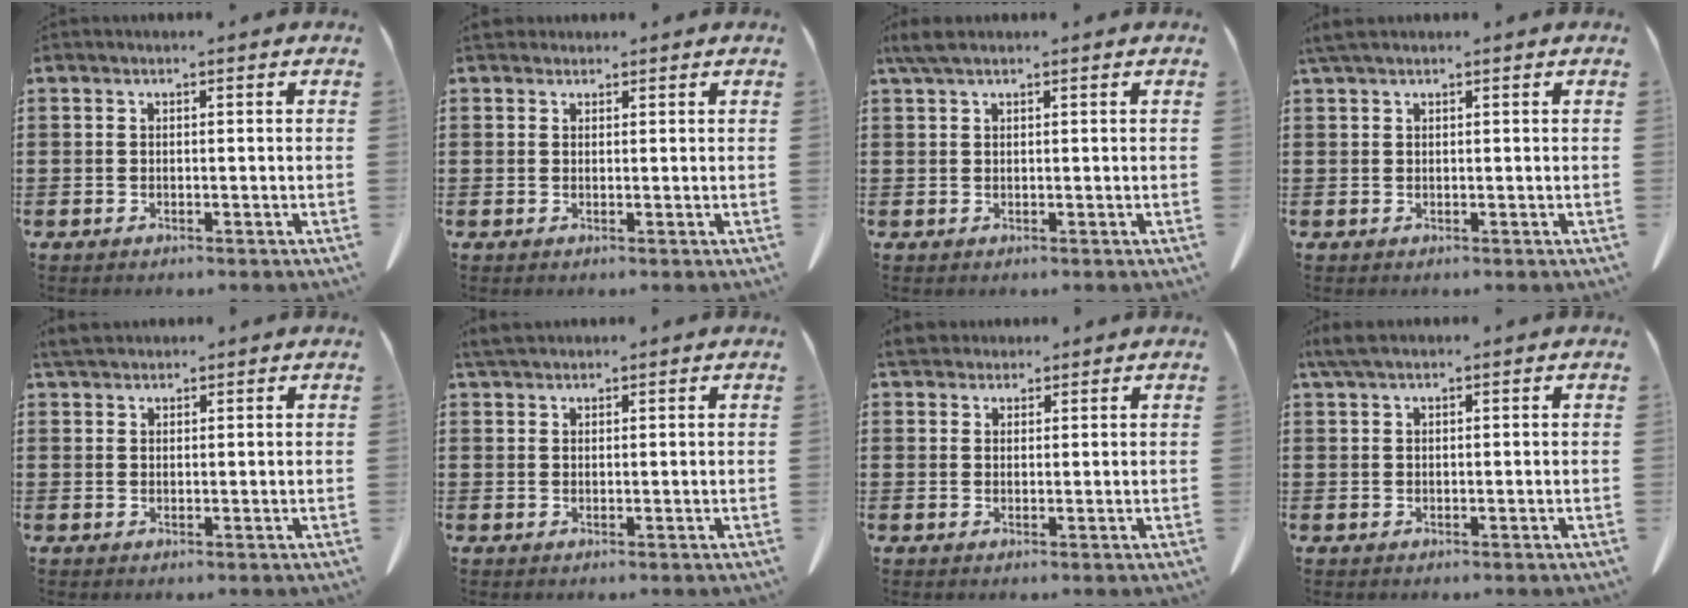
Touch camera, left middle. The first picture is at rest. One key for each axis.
{"total": 1.2, "fx": 1.0, "fy": 0.6, "fz": 0.2, "tx": -0.007, "ty": 0.004, "tz": 0.020}
{"total": 2.4, "fx": 1.4, "fy": 0.6, "fz": 1.8, "tx": -0.038, "ty": 0.003, "tz": 0.026}
{"total": 1.4, "fx": 1.0, "fy": 0.3, "fz": 0.9, "tx": -0.022, "ty": 0.003, "tz": 0.018}
{"total": 2.7, "fx": 2.4, "fy": 0.9, "fz": 1.0, "tx": -0.026, "ty": 0.003, "tz": 0.046}
{"total": 2.5, "fx": 2.2, "fy": 0.8, "fz": 1.0, "tx": -0.027, "ty": 0.004, "tz": 0.042}
{"total": 3.4, "fx": 3.0, "fy": 1.4, "fz": 1.0, "tx": -0.020, "ty": -0.002, "tz": 0.055}
{"total": 2.2, "fx": 1.3, "fy": 0.5, "fz": 1.7, "tx": -0.037, "ty": 0.003, "tz": 0.024}